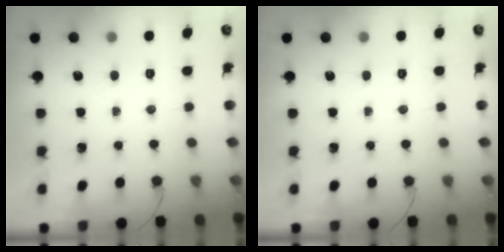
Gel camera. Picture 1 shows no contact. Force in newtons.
{"total": 0.0}